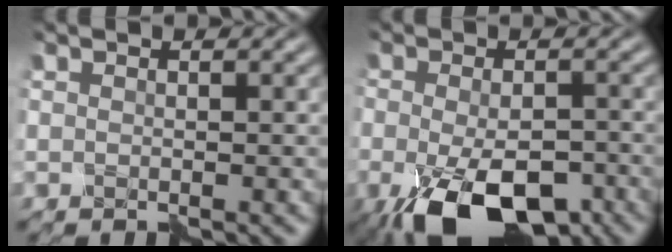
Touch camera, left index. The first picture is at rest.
{"total": 10.1, "force": [-5.5, 4.6, 7.2], "torque": [-0.134, -0.026, -0.083]}